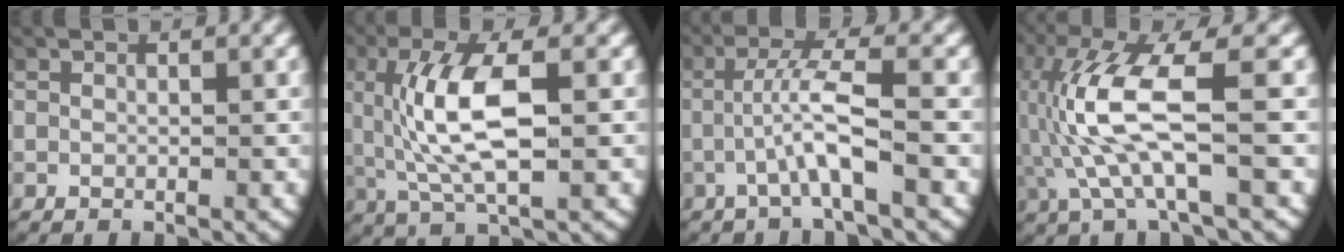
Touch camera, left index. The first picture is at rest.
{"total": 6.6, "force": [0.5, 2.3, 6.2], "torque": [-0.141, -0.005, 0.018]}
{"total": 4.3, "force": [-0.4, 0.9, 4.2], "torque": [-0.076, 0.009, -0.013]}
{"total": 7.3, "force": [-0.1, 2.5, 6.8], "torque": [-0.152, -0.003, 0.005]}